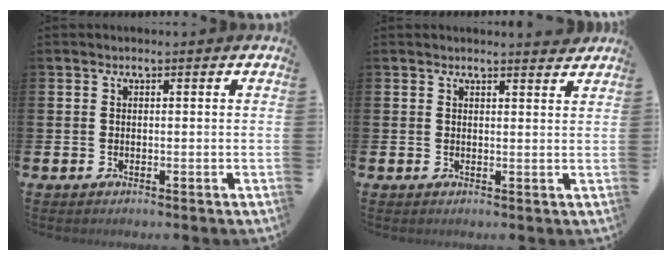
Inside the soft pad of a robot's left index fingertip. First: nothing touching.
{"total": 2.0, "force": [2.0, -0.1, 0.0], "torque": [0.006, -0.015, 0.035]}